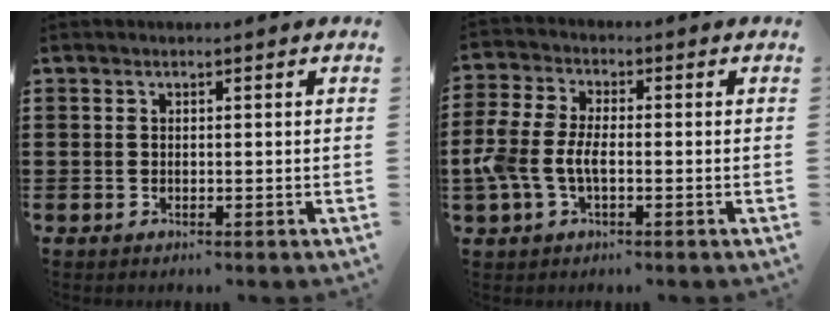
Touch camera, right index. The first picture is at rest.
{"total": 5.7, "force": [-1.6, 3.0, 4.5], "torque": [-0.119, -0.004, -0.039]}